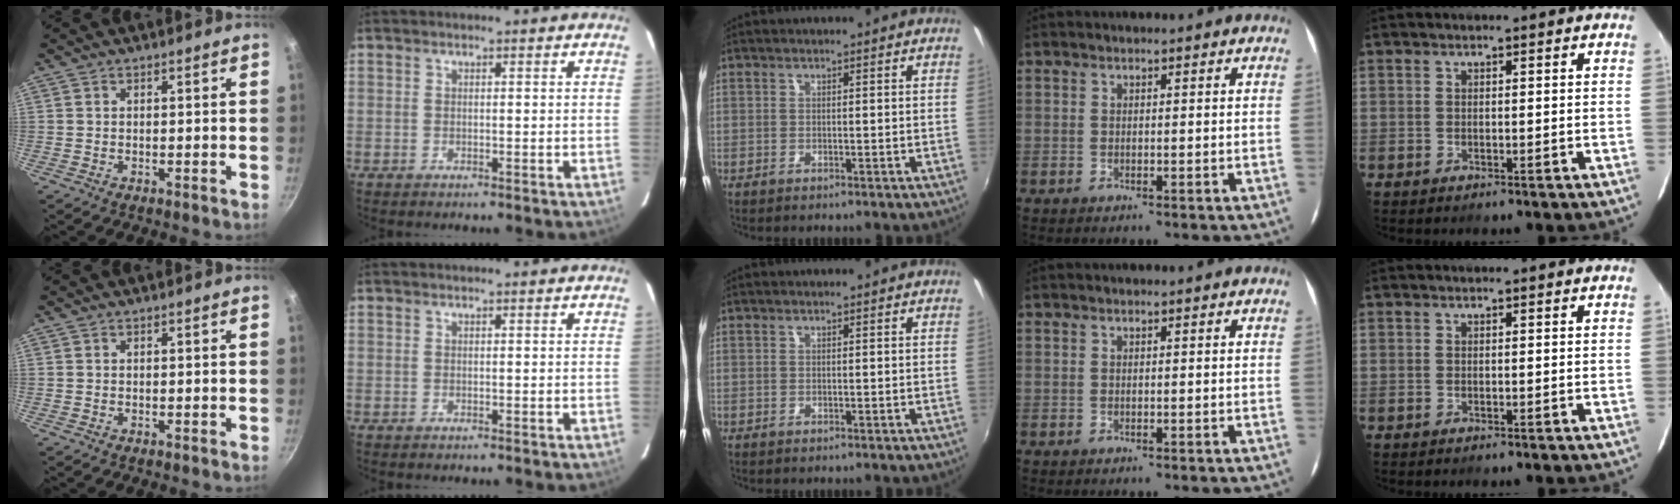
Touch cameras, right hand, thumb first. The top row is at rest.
{}